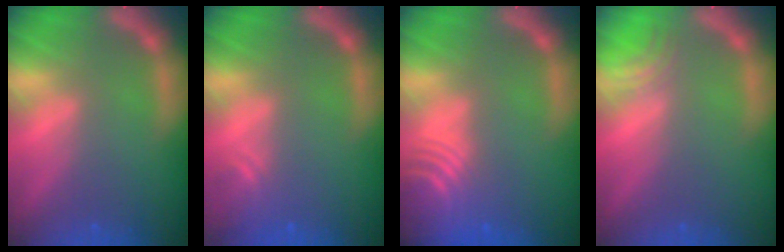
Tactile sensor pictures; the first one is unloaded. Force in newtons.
{"total": 1.9}
{"total": 9.6}
{"total": 2.0}